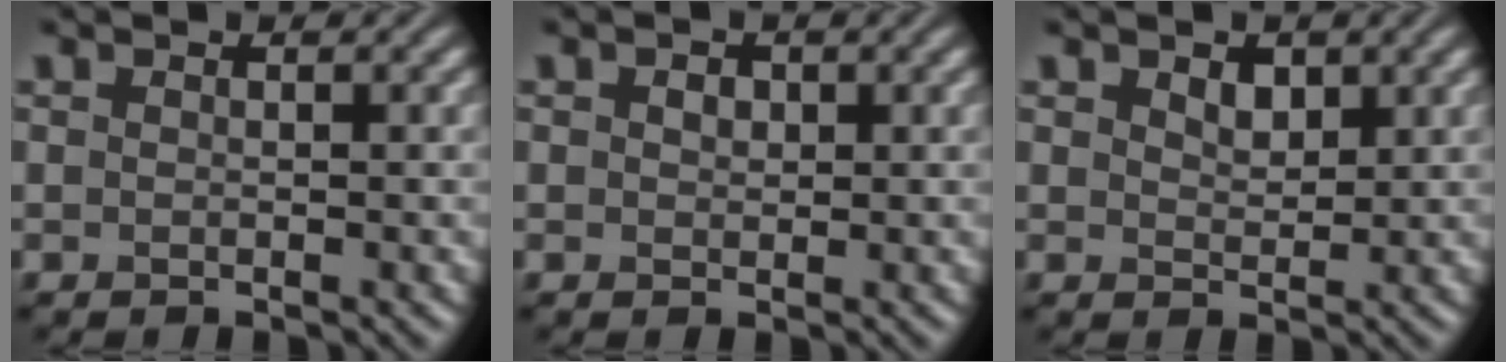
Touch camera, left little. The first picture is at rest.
{"total": 1.1, "force": [0.4, 0.9, 0.6], "torque": [-0.010, 0.001, 0.004]}
{"total": 1.6, "force": [0.9, 1.0, 0.9], "torque": [-0.017, 0.000, 0.018]}